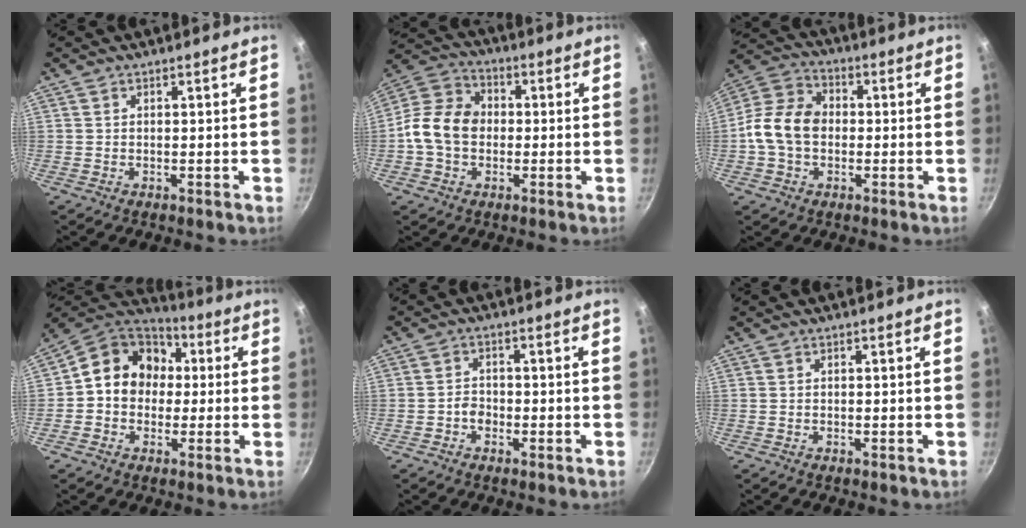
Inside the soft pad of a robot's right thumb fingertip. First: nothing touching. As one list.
[{"total": 11.9, "force": [-1.0, 9.3, 7.4], "torque": [-0.106, 0.028, -0.040]}, {"total": 11.7, "force": [-0.9, 8.8, 7.7], "torque": [-0.119, 0.029, -0.037]}, {"total": 13.7, "force": [1.2, 11.8, 7.0], "torque": [-0.075, 0.032, -0.002]}, {"total": 2.4, "force": [-1.0, 1.8, 1.3], "torque": [-0.014, 0.013, -0.022]}, {"total": 0.0}]